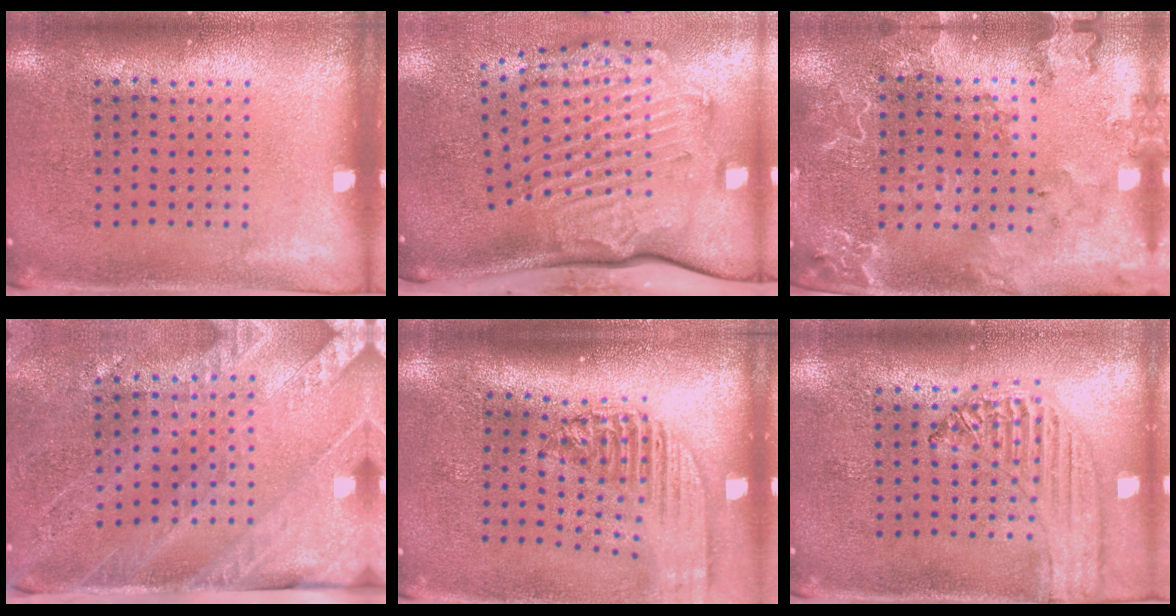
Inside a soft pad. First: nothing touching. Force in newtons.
{"total": 3.6, "press": 2.3, "slide": 2.7}
{"total": 2.5, "press": 2.4, "slide": 0.8}
{"total": 3.5, "press": 3.0, "slide": 1.8}
{"total": 2.1, "press": 1.7, "slide": 1.3}
{"total": 1.3, "press": 1.3, "slide": 0.2}